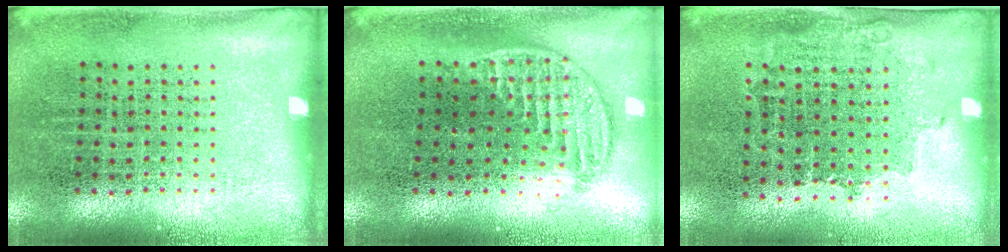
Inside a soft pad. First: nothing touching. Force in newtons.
{"total": 1.2, "press": 1.0, "slide": 0.6}
{"total": 1.0, "press": 0.9, "slide": 0.6}